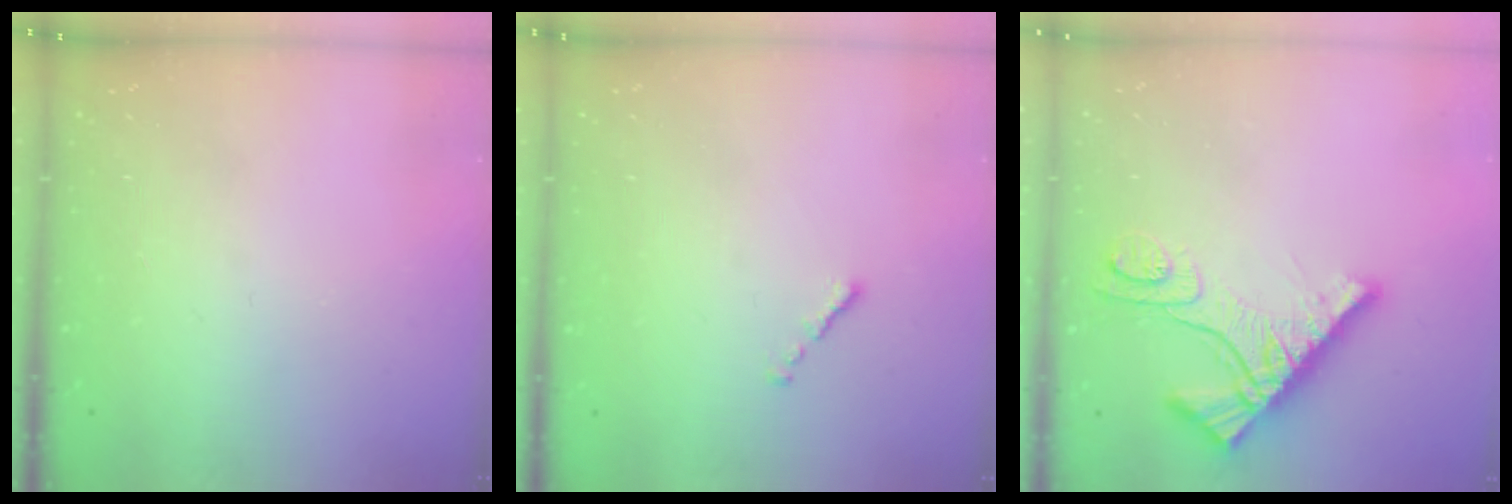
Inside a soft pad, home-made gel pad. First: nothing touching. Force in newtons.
{"total": 0.7, "press": 0.6, "slide": 0.4}
{"total": 11.0, "press": 11.0, "slide": 1.1}